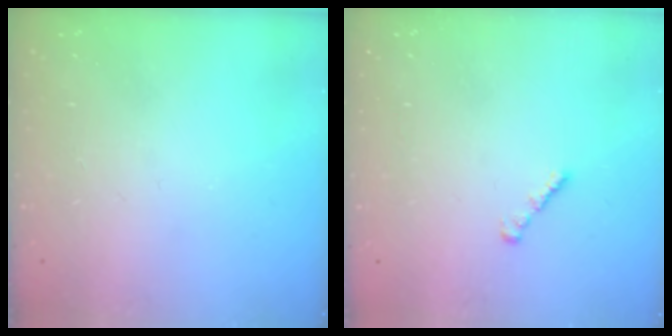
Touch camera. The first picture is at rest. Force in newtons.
{"total": 1.6, "press": 1.5, "slide": 0.5}